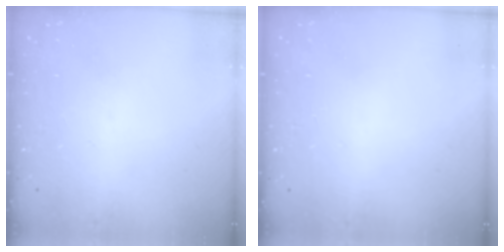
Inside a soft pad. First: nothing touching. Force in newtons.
{"total": 2.6, "press": 2.6, "slide": 0.2}